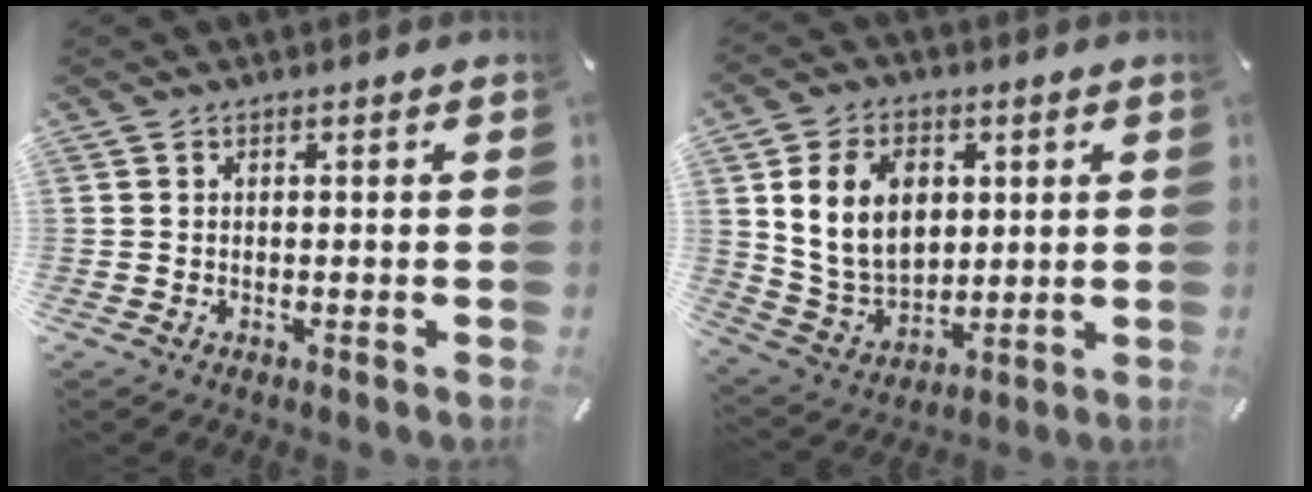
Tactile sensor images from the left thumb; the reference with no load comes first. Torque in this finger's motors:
{"motor_torque": [2.02, 2.99, 1.48, 0.08, 0.24]}